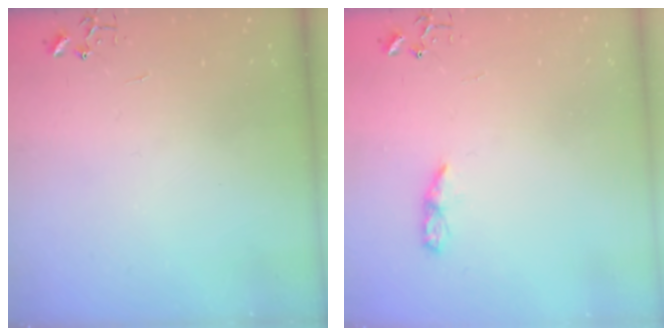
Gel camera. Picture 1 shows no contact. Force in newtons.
{"total": 5.1, "press": 5.1, "slide": 0.6}